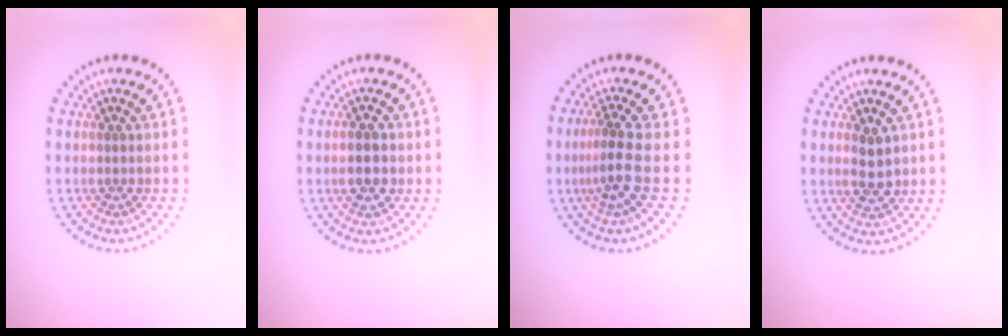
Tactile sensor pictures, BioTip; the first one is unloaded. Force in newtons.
{"total": 2.8, "press": 2.8, "slide": 0.4}
{"total": 2.9, "press": 2.2, "slide": 1.9}
{"total": 2.4, "press": 2.4, "slide": 0.3}